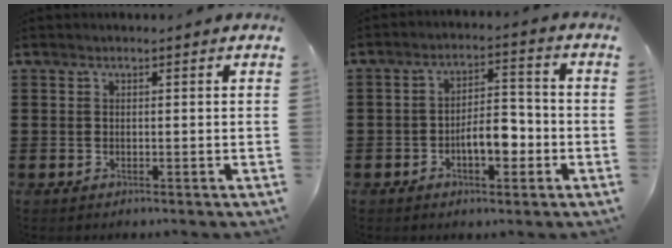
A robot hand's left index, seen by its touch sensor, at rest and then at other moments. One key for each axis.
{"total": 6.4, "fx": -2.4, "fy": 2.9, "fz": 5.2, "tx": -0.087, "ty": 0.008, "tz": -0.047}